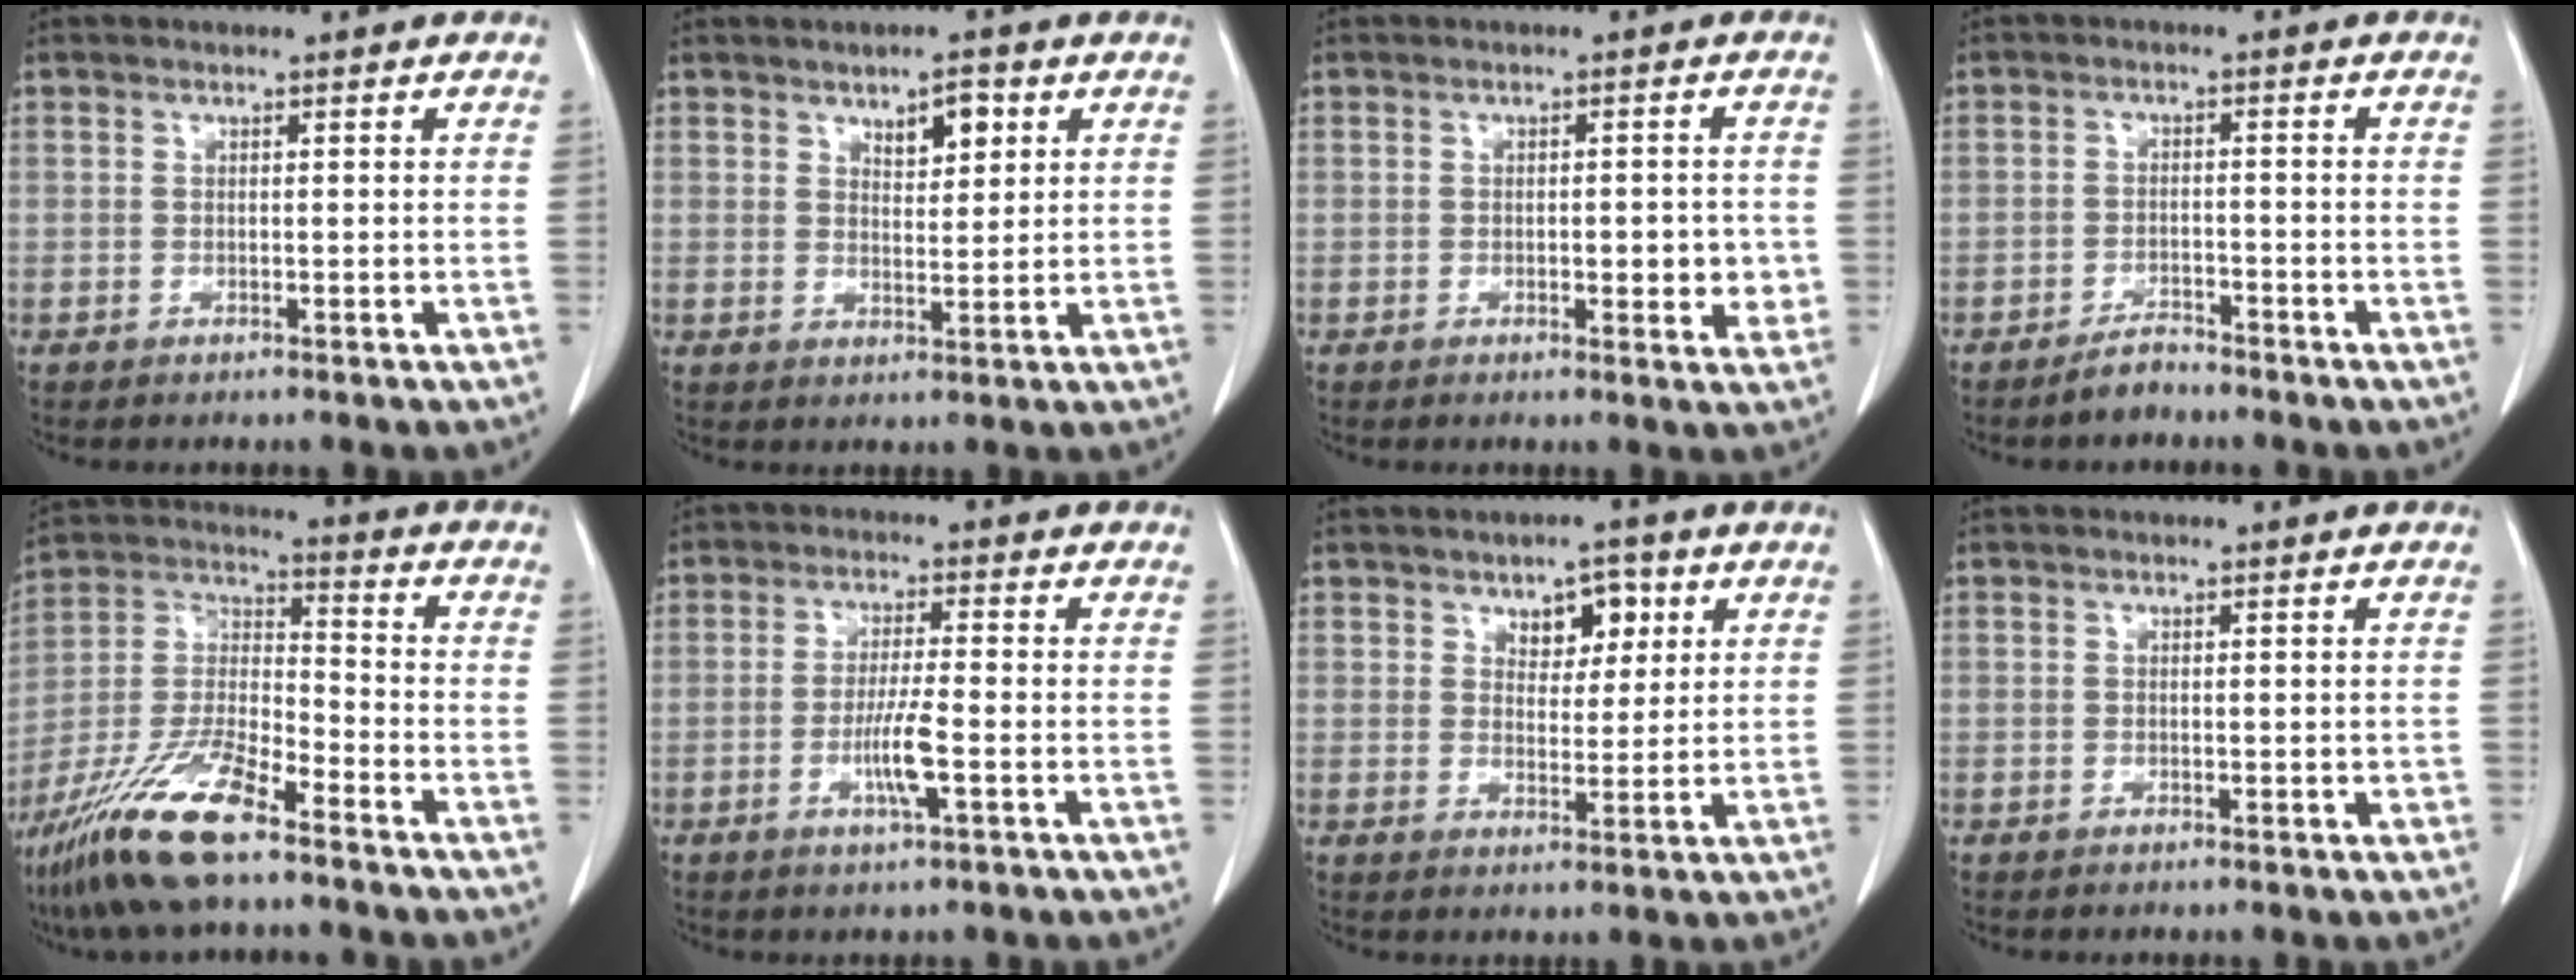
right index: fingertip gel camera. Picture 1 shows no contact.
{"total": 4.1, "force": [2.2, 1.7, 3.0], "torque": [-0.047, -0.001, 0.036]}
{"total": 4.6, "force": [-0.6, 1.8, 4.2], "torque": [-0.049, -0.003, -0.006]}
{"total": 2.9, "force": [-2.6, 0.7, 0.9], "torque": [-0.015, -0.001, -0.045]}
{"total": 14.3, "force": [-10.1, 2.8, 9.8], "torque": [-0.206, -0.010, -0.187]}
{"total": 5.4, "force": [-1.7, 0.1, 5.2], "torque": [-0.100, -0.009, -0.031]}
{"total": 4.9, "force": [2.4, 2.9, 3.1], "torque": [-0.037, 0.005, 0.037]}
{"total": 0.9, "force": [0.0, 0.5, 0.8], "torque": [-0.010, -0.002, 0.002]}